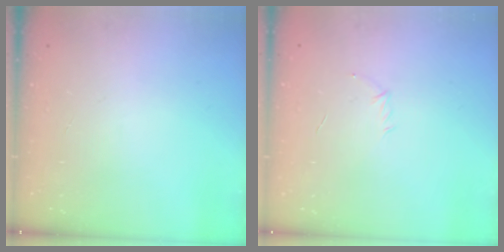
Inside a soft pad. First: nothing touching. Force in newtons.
{"total": 3.7, "press": 3.7, "slide": 0.7}